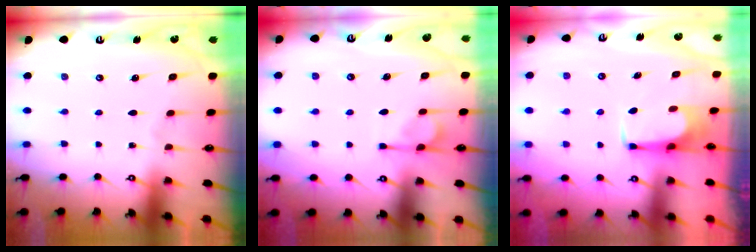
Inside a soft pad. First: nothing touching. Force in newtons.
{"total": 6.7, "press": 6.7, "slide": 0.9}
{"total": 4.0, "press": 3.9, "slide": 0.3}